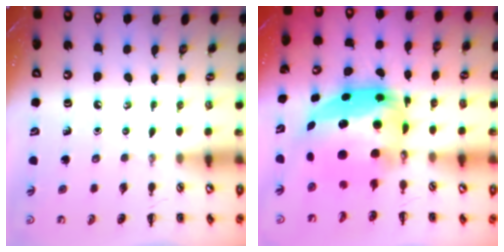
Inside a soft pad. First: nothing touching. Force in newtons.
{"total": 12.1, "press": 11.8, "slide": 3.0}